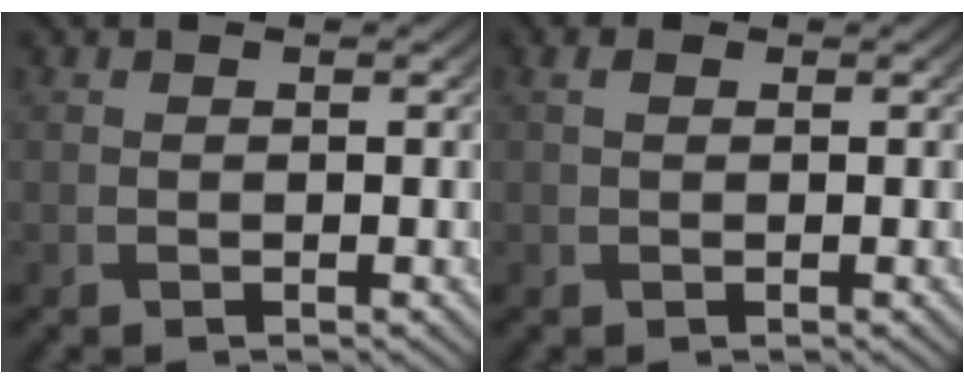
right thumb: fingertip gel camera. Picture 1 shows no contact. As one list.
[{"total": 1.1, "force": [0.3, 0.7, 0.8], "torque": [-0.015, 0.005, 0.003]}]